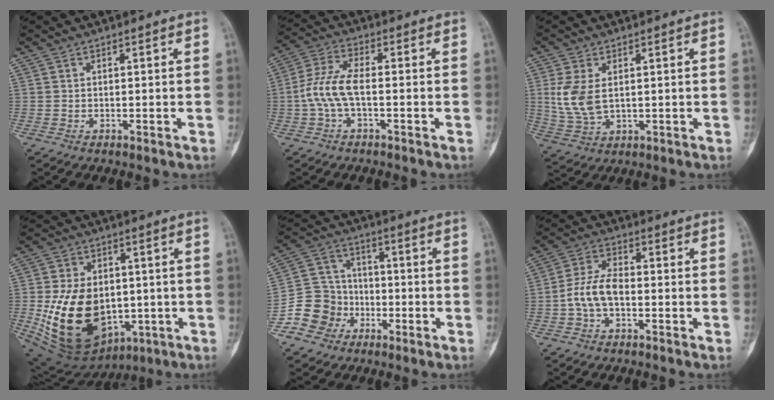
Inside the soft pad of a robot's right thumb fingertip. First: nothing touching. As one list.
[{"total": 7.3, "force": [-1.2, 2.8, 6.6], "torque": [-0.158, 0.022, -0.029]}, {"total": 7.8, "force": [1.3, 4.6, 6.2], "torque": [-0.138, -0.008, 0.040]}, {"total": 20.1, "force": [-2.4, 14.1, 14.1], "torque": [-0.225, -0.004, -0.006]}, {"total": 10.8, "force": [-4.9, 9.3, 2.3], "torque": [-0.002, 0.063, -0.090]}, {"total": 7.2, "force": [-1.6, 4.1, 5.7], "torque": [-0.118, 0.025, -0.038]}]